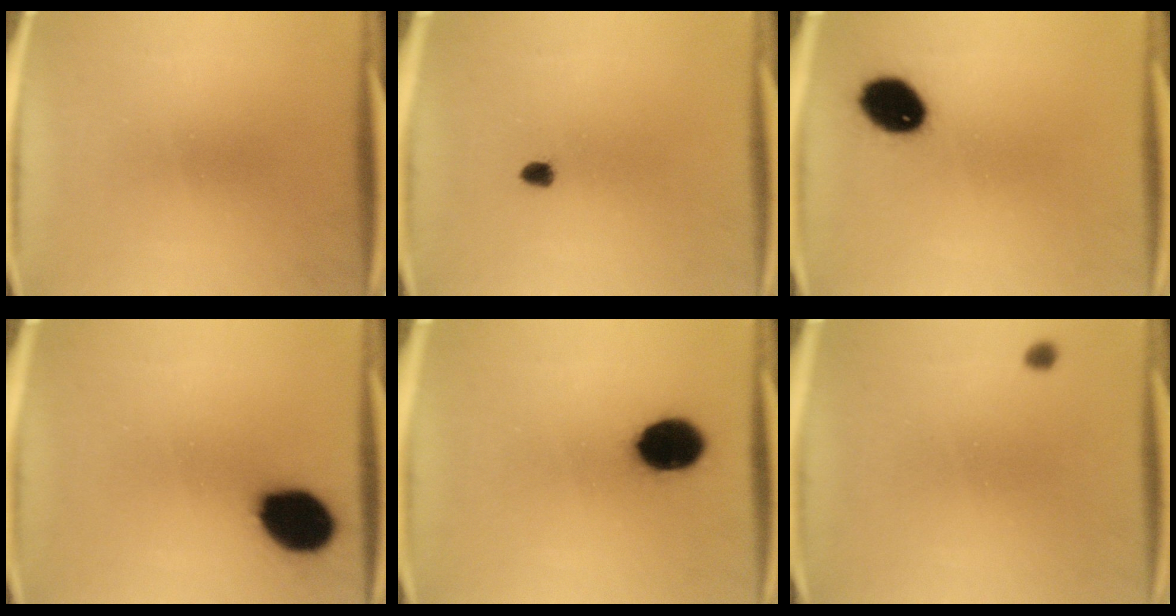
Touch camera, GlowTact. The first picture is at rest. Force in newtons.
{"total": 1.5}
{"total": 10.6}
{"total": 14.2}
{"total": 11.1}
{"total": 0.9}